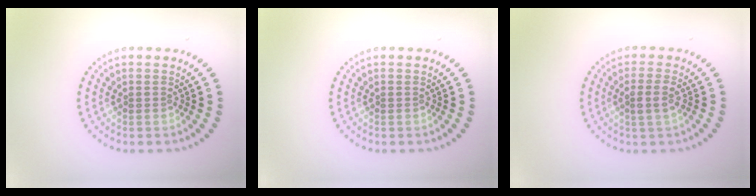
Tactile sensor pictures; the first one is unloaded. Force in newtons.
{"total": 0.0}
{"total": 1.8, "press": 1.7, "slide": 0.4}